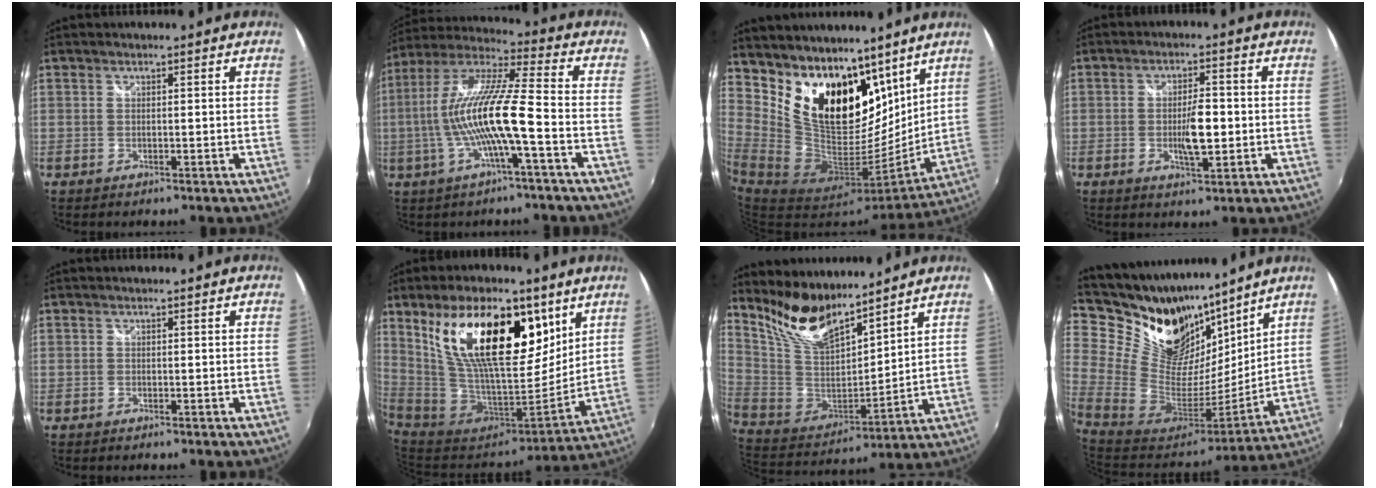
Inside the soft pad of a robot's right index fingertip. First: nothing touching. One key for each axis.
{"total": 15.4, "fx": -3.7, "fy": 1.0, "fz": 14.9, "tx": -0.273, "ty": -0.002, "tz": -0.069}
{"total": 20.1, "fx": 13.5, "fy": 11.1, "fz": 10.0, "tx": -0.206, "ty": -0.004, "tz": 0.257}
{"total": 6.3, "fx": -0.9, "fy": 1.9, "fz": 5.9, "tx": -0.105, "ty": -0.004, "tz": -0.013}
{"total": 0.0}
{"total": 23.2, "fx": 10.7, "fy": 10.3, "fz": 17.9, "tx": -0.317, "ty": 0.015, "tz": 0.192}
{"total": 14.4, "fx": 11.7, "fy": 4.5, "fz": 7.0, "tx": -0.151, "ty": -0.012, "tz": 0.239}
{"total": 24.8, "fx": 18.5, "fy": 12.1, "fz": 11.3, "tx": -0.253, "ty": 0.002, "tz": 0.335}